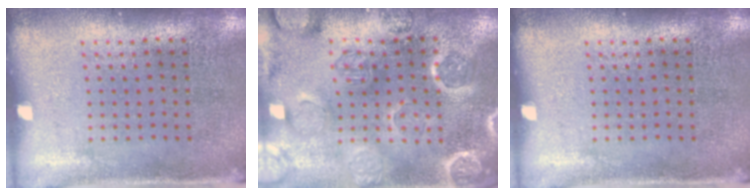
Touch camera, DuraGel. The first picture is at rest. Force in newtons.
{"total": 3.5, "press": 3.4, "slide": 0.8}
{"total": 0.0}